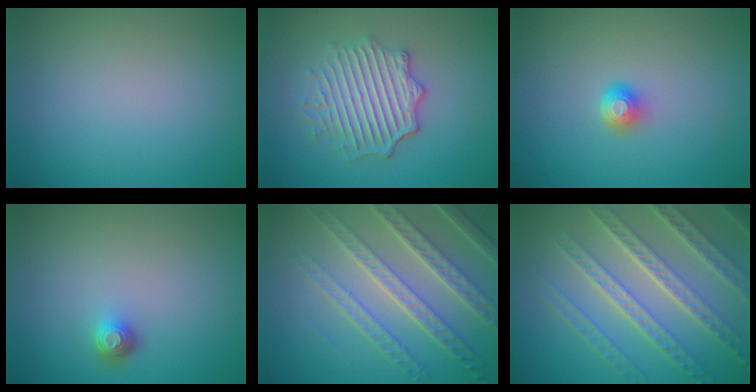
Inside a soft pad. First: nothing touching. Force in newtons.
{"total": 5.0, "press": 4.1, "slide": 2.9}
{"total": 1.6, "press": 1.3, "slide": 1.1}
{"total": 1.6, "press": 1.1, "slide": 1.0}
{"total": 6.4, "press": 5.2, "slide": 3.9}
{"total": 8.1, "press": 5.8, "slide": 5.7}